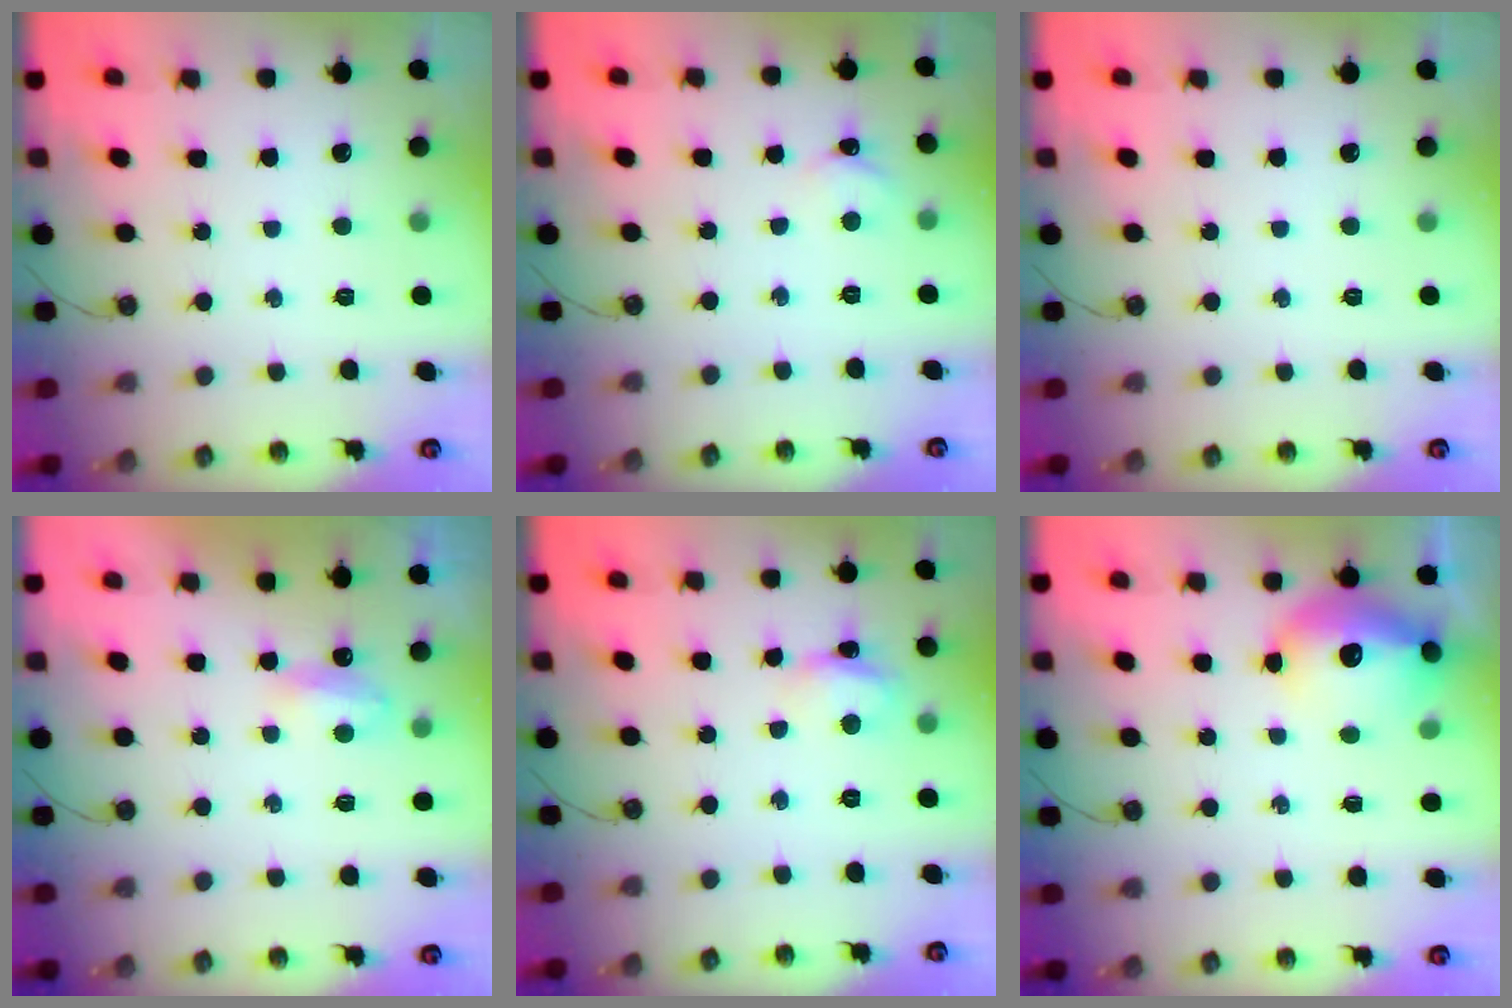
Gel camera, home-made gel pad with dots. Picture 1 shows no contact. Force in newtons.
{"total": 1.7, "press": 1.7, "slide": 0.2}
{"total": 0.0}
{"total": 5.3, "press": 5.2, "slide": 0.8}
{"total": 4.6, "press": 4.6, "slide": 0.4}
{"total": 15.6, "press": 15.5, "slide": 1.4}